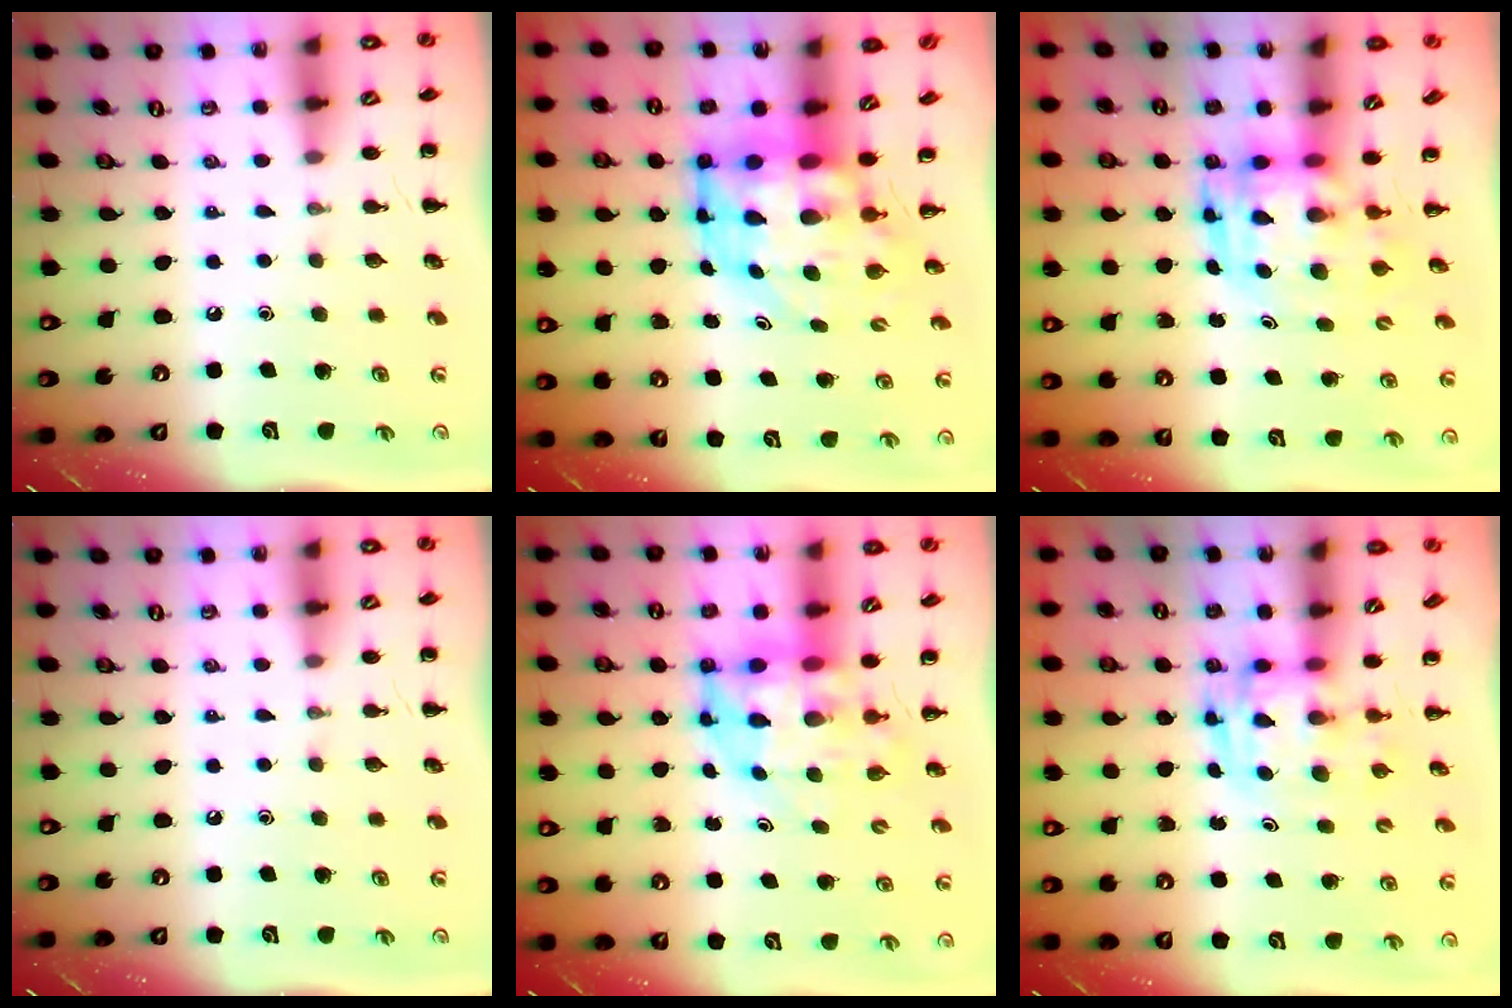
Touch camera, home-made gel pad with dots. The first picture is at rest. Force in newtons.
{"total": 9.5, "press": 9.1, "slide": 2.7}
{"total": 3.9, "press": 3.8, "slide": 0.8}
{"total": 0.0}
{"total": 6.3, "press": 6.0, "slide": 1.8}
{"total": 2.9, "press": 2.9, "slide": 0.5}